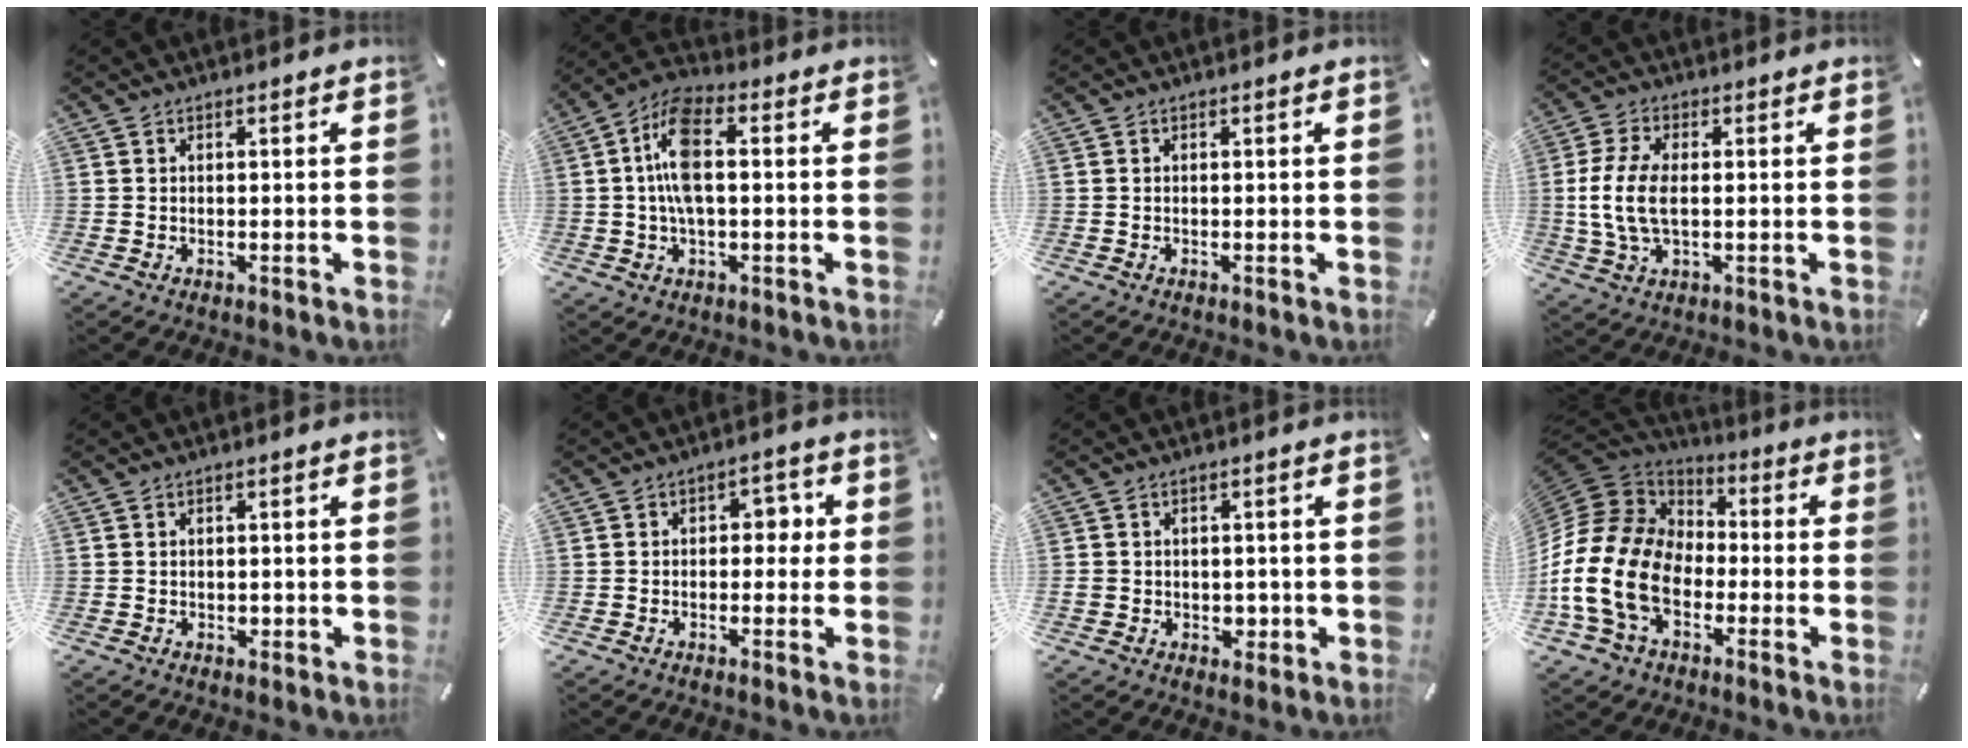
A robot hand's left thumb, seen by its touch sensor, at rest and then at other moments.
{"total": 10.6, "force": [0.7, 5.3, 9.2], "torque": [-0.191, 0.006, 0.013]}
{"total": 0.0}
{"total": 9.9, "force": [0.0, 5.0, 8.6], "torque": [-0.187, -0.004, -0.001]}
{"total": 1.2, "force": [-0.3, 1.0, 0.6], "torque": [-0.012, 0.003, -0.006]}
{"total": 4.2, "force": [-0.3, 3.0, 2.9], "torque": [-0.037, 0.005, -0.017]}
{"total": 3.7, "force": [-0.6, 3.5, 1.1], "torque": [-0.007, -0.003, -0.014]}
{"total": 19.2, "force": [-6.1, 13.9, 11.7], "torque": [-0.269, 0.017, -0.111]}